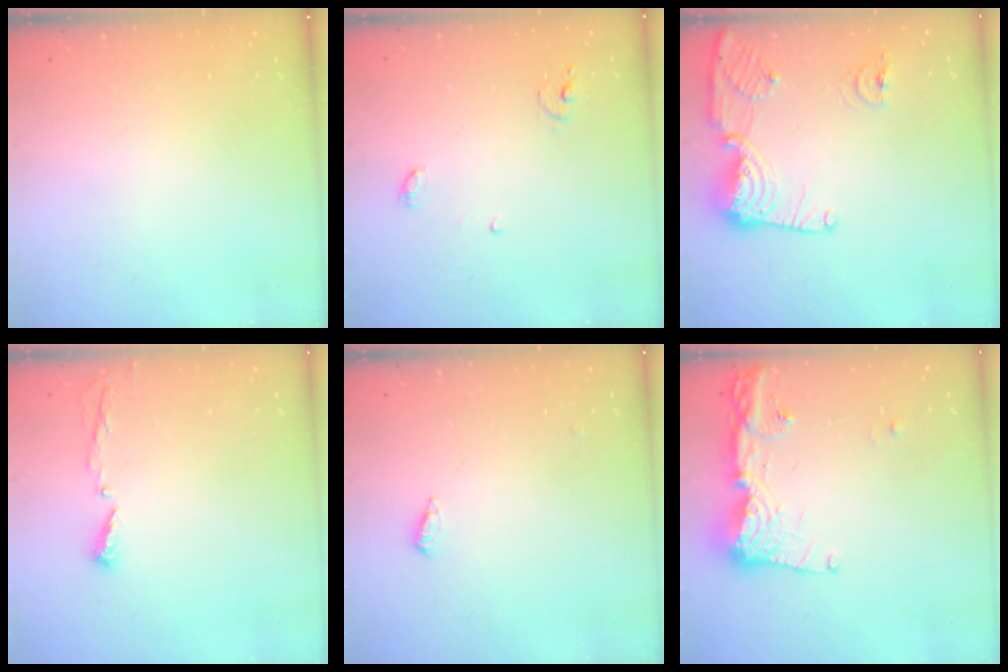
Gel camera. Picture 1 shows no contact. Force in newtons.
{"total": 4.2, "press": 4.2, "slide": 0.2}
{"total": 14.2, "press": 14.1, "slide": 1.6}
{"total": 3.6, "press": 3.6, "slide": 0.4}
{"total": 2.2, "press": 2.2, "slide": 0.5}
{"total": 14.5, "press": 14.4, "slide": 1.7}